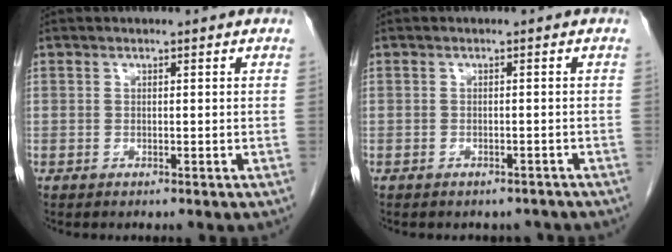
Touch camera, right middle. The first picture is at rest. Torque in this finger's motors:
{"motor_torque": [0.03, -0.03, 0.01, 0.01]}